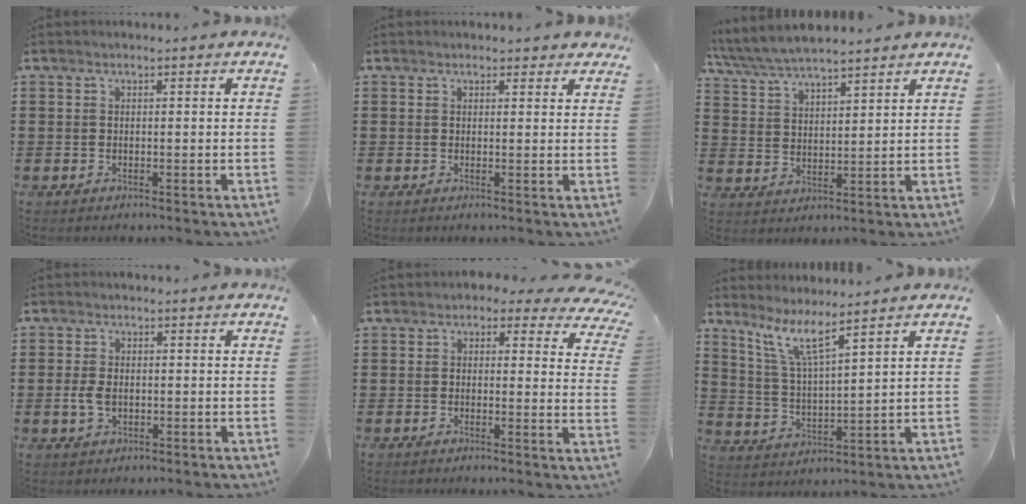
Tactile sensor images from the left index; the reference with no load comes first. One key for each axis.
{"total": 1.5, "fx": 1.3, "fy": 0.7, "fz": 0.4, "tx": -0.004, "ty": 0.002, "tz": 0.022}
{"total": 5.8, "fx": 5.4, "fy": 0.7, "fz": 1.9, "tx": -0.056, "ty": -0.020, "tz": 0.097}
{"total": 3.1, "fx": -0.5, "fy": 1.9, "fz": 2.4, "tx": -0.061, "ty": -0.002, "tz": -0.013}
{"total": 2.4, "fx": 1.5, "fy": 1.3, "fz": 1.4, "tx": -0.030, "ty": -0.003, "tz": 0.022}
{"total": 7.2, "fx": 5.5, "fy": 0.4, "fz": 4.6, "tx": -0.108, "ty": -0.023, "tz": 0.097}